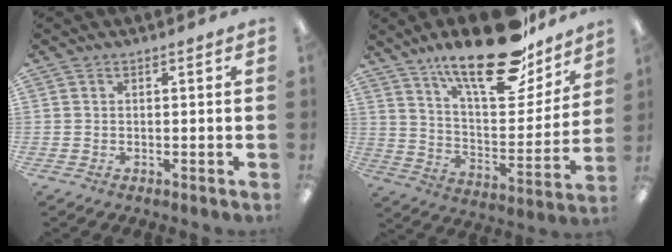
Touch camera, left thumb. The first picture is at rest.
{"total": 24.2, "force": [17.7, 8.5, 14.2], "torque": [-0.212, -0.115, 0.297]}